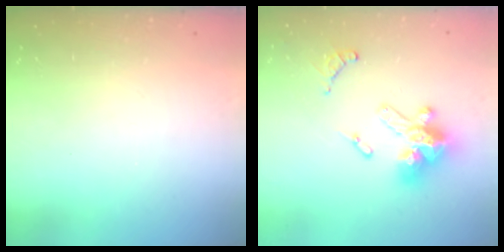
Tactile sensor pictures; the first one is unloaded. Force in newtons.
{"total": 16.2, "press": 16.1, "slide": 1.6}